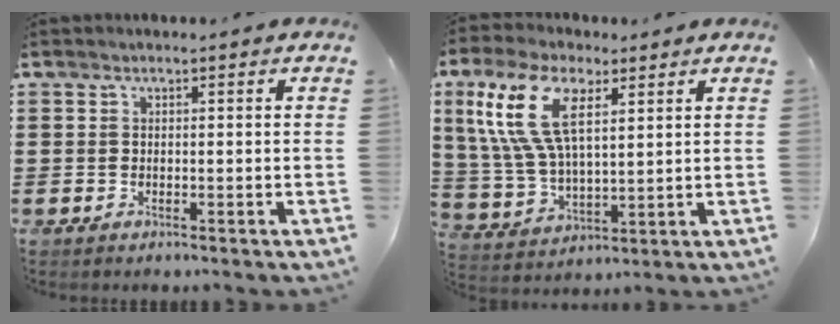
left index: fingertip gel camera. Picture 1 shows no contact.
{"total": 12.5, "force": [5.7, 5.6, 9.6], "torque": [-0.224, 0.002, 0.101]}